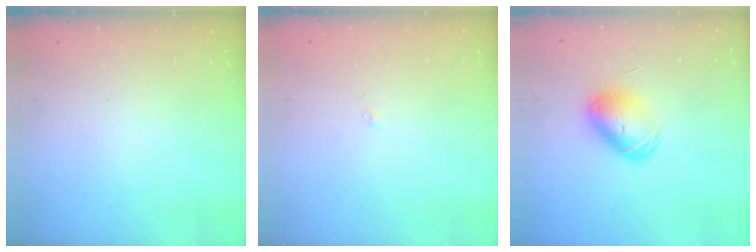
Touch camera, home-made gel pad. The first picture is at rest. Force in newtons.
{"total": 1.7, "press": 1.7, "slide": 0.3}
{"total": 9.2, "press": 9.0, "slide": 1.7}